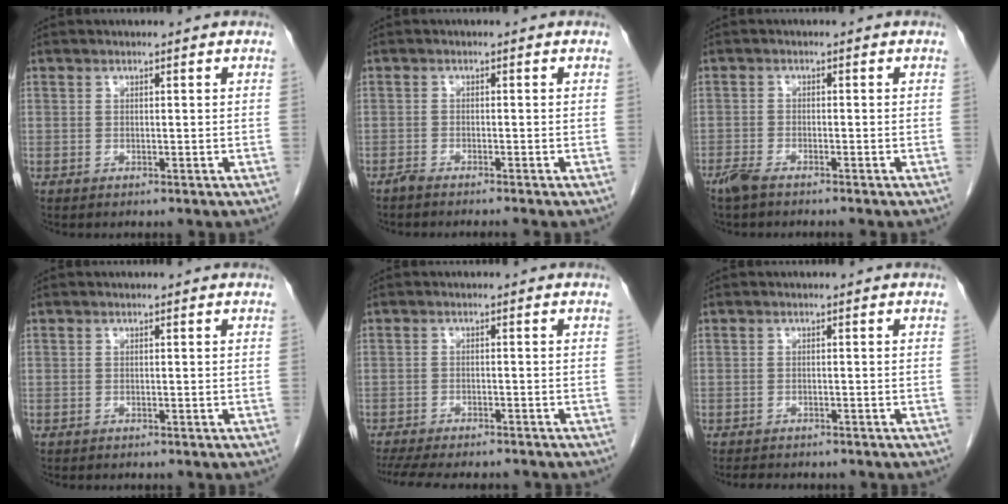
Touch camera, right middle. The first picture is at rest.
{"total": 2.3, "force": [-2.0, -0.5, 0.9], "torque": [-0.014, 0.000, -0.034]}
{"total": 3.1, "force": [-2.6, 0.4, 1.7], "torque": [-0.035, -0.007, -0.047]}
{"total": 0.0}
{"total": 13.1, "force": [-11.5, 3.1, 5.6], "torque": [-0.112, -0.013, -0.156]}
{"total": 4.7, "force": [-4.0, 1.6, 1.8], "torque": [-0.032, -0.007, -0.050]}